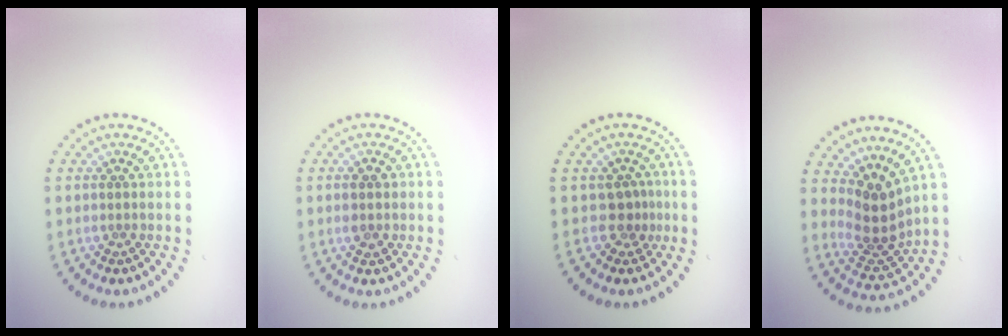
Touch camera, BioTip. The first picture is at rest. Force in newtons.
{"total": 2.0, "press": 2.0, "slide": 0.1}
{"total": 1.9, "press": 1.3, "slide": 1.3}
{"total": 3.7, "press": 2.8, "slide": 2.4}